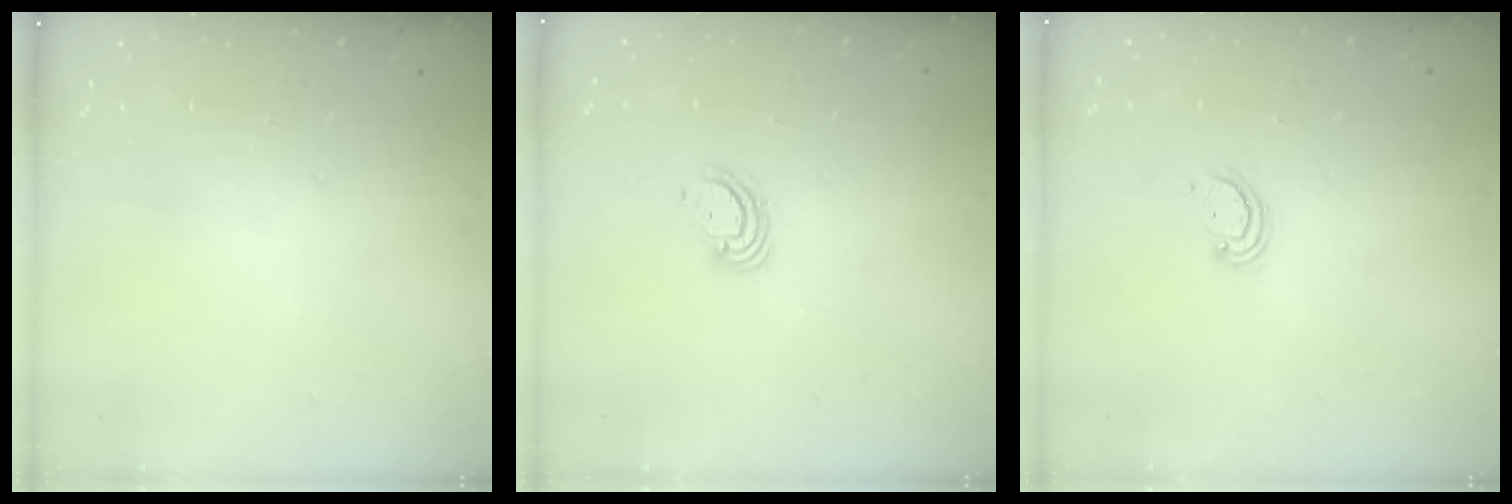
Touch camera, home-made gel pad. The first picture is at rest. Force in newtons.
{"total": 3.6, "press": 3.6, "slide": 0.3}
{"total": 2.3, "press": 2.3, "slide": 0.3}